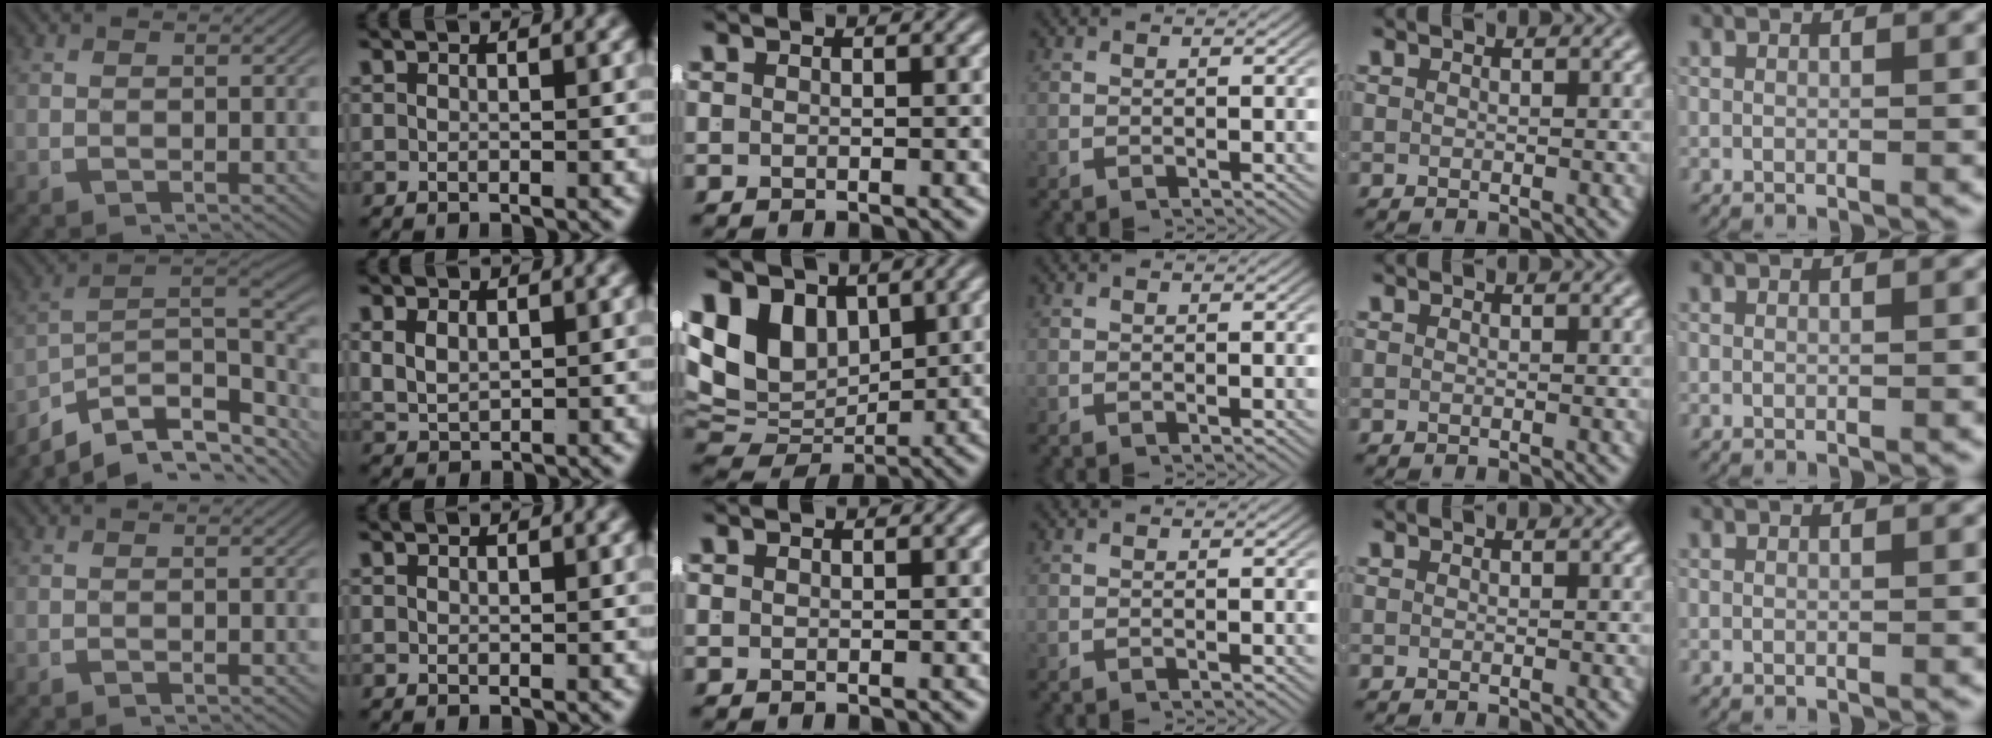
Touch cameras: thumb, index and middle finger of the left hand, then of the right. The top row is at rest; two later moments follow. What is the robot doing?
{"motion": "lift_and_place", "object": "coat"}